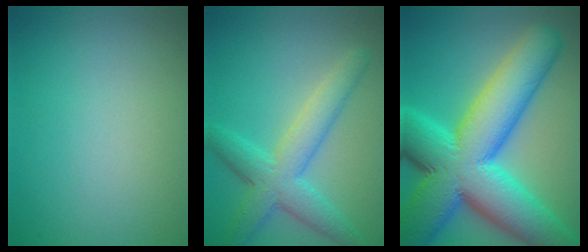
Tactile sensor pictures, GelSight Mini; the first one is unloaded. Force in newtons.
{"total": 5.3, "press": 5.3, "slide": 0.2}
{"total": 15.5, "press": 15.5, "slide": 0.5}